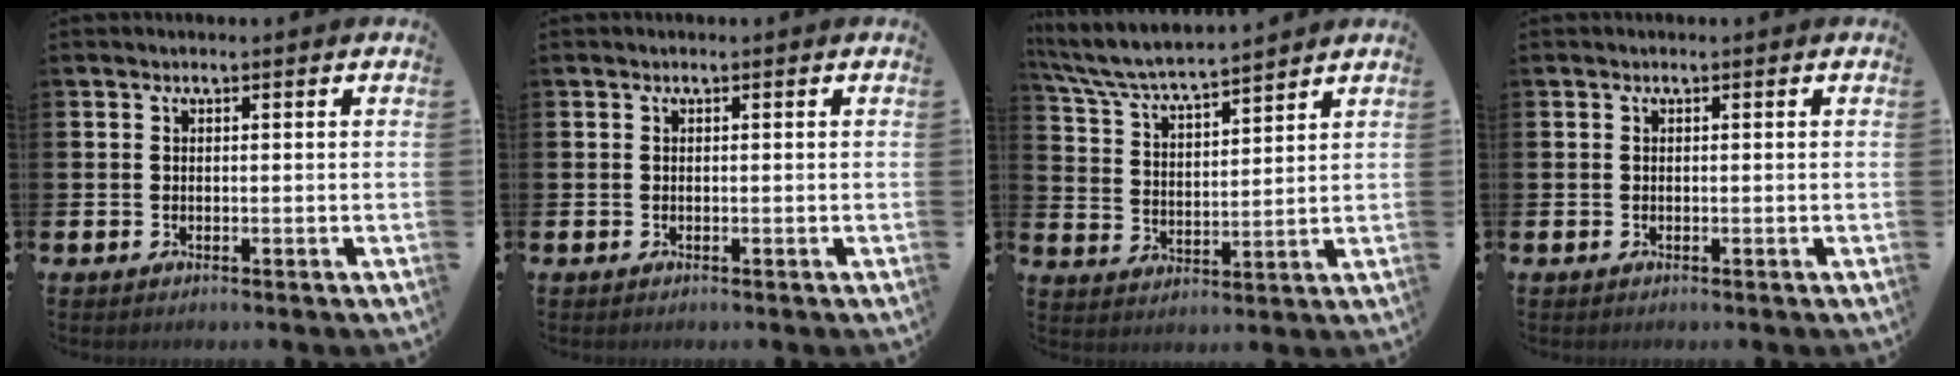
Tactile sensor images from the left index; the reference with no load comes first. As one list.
[{"total": 0.0}, {"total": 6.7, "force": [6.4, 0.5, 1.8], "torque": [-0.065, -0.041, 0.111]}, {"total": 0.0}]